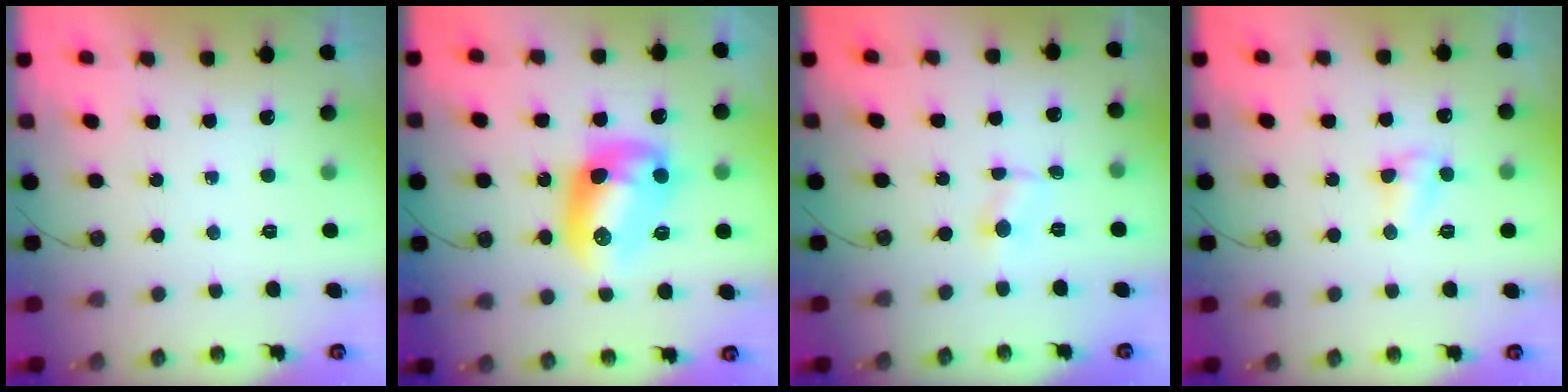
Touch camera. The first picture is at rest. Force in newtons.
{"total": 12.9, "press": 12.9, "slide": 1.0}
{"total": 1.7, "press": 1.6, "slide": 0.2}
{"total": 4.2, "press": 4.2, "slide": 0.5}